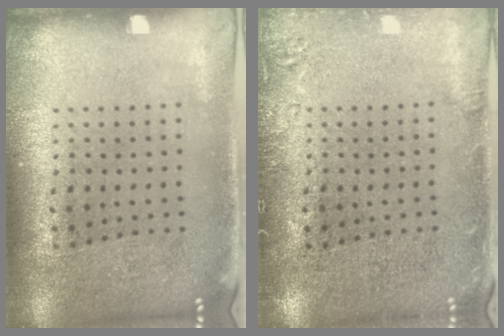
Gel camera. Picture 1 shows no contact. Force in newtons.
{"total": 1.8, "press": 1.7, "slide": 0.4}